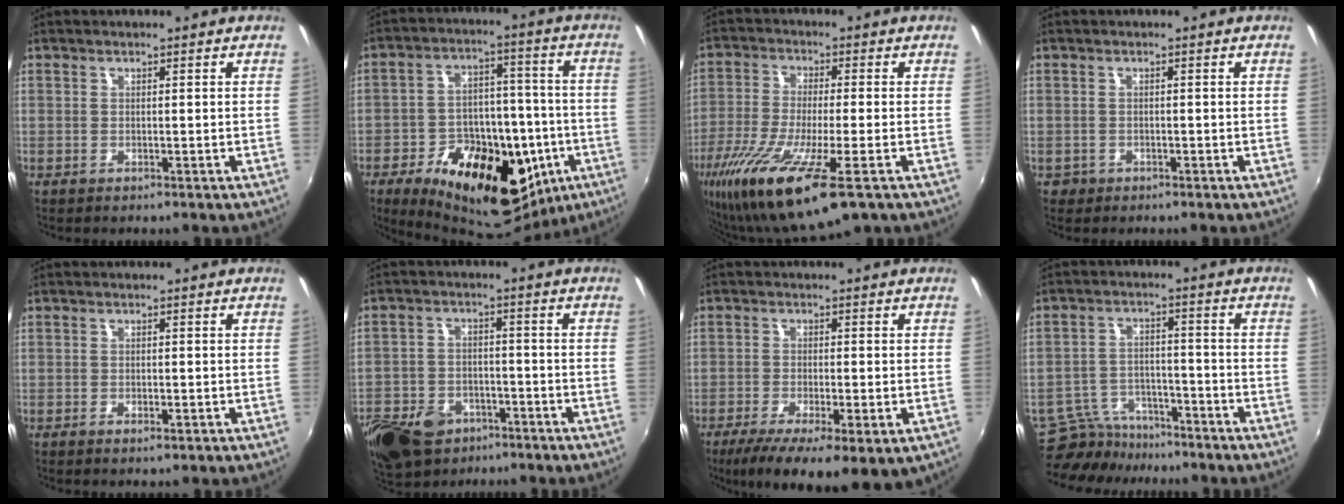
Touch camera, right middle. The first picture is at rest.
{"total": 26.5, "force": [-11.6, 15.1, 18.4], "torque": [-0.335, -0.007, -0.150]}
{"total": 17.5, "force": [-10.2, 3.3, 13.8], "torque": [-0.287, -0.068, -0.186]}
{"total": 1.8, "force": [-0.9, 1.6, 0.4], "torque": [-0.014, -0.003, -0.013]}
{"total": 1.3, "force": [-0.7, 0.6, 0.9], "torque": [-0.017, -0.004, -0.012]}
{"total": 17.6, "force": [-10.4, 11.5, 8.4], "torque": [-0.224, -0.015, -0.167]}
{"total": 12.8, "force": [-6.6, 4.1, 10.2], "torque": [-0.194, -0.049, -0.101]}
{"total": 9.7, "force": [-8.8, 3.8, 1.7], "torque": [-0.058, 0.004, -0.142]}